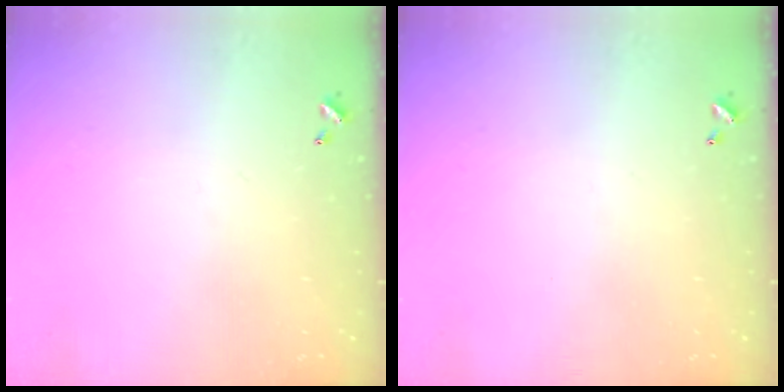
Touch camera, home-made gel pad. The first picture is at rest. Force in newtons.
{"total": 0.0}